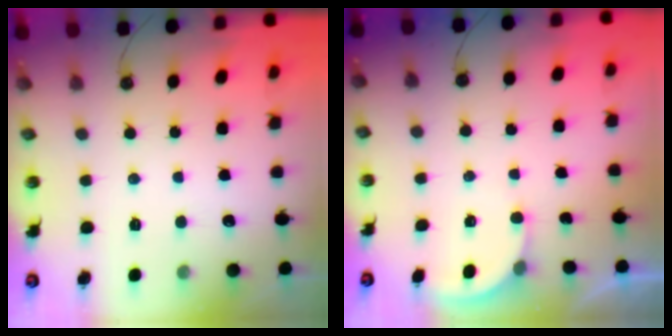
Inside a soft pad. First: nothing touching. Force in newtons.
{"total": 2.6, "press": 2.6, "slide": 0.0}